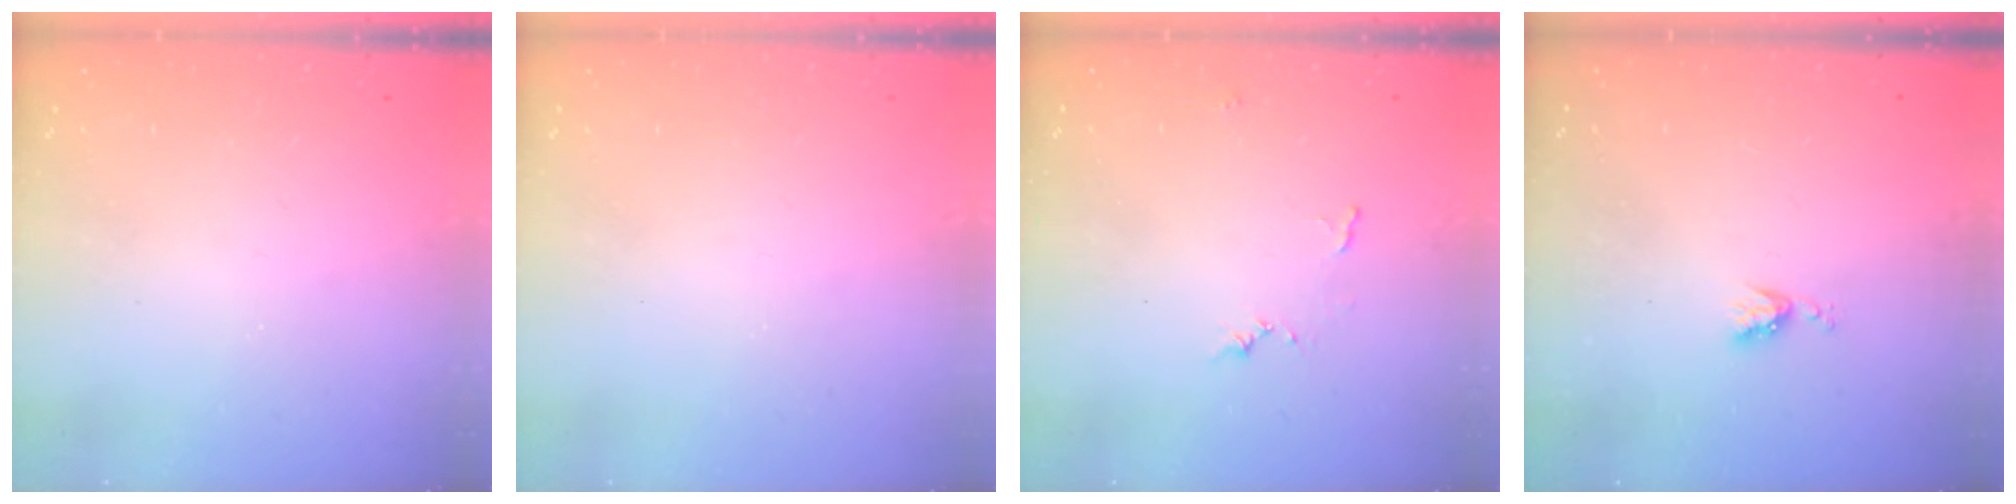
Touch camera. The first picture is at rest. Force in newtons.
{"total": 0.7, "press": 0.7, "slide": 0.1}
{"total": 5.9, "press": 5.9, "slide": 0.4}
{"total": 4.3, "press": 4.3, "slide": 0.5}